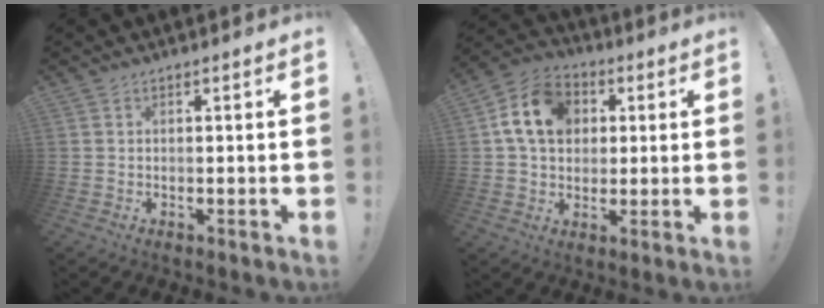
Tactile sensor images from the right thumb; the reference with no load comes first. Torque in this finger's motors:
{"motor_torque": [0.12, 1.10, 0.61, -0.52, 0.21]}